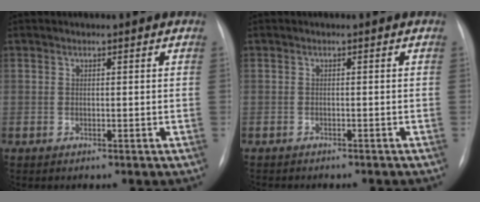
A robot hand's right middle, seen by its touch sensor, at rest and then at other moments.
{"total": 4.7, "force": [-4.1, 1.2, 1.9], "torque": [-0.023, -0.006, -0.047]}